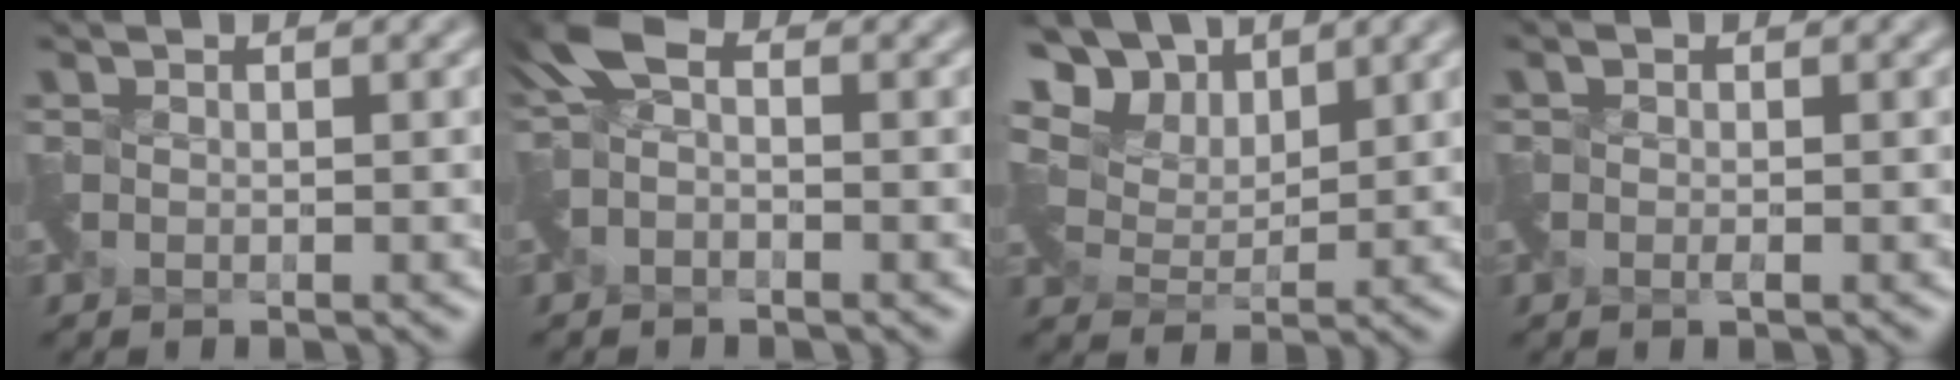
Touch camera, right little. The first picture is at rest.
{"total": 2.3, "force": [-0.7, 1.4, 1.7], "torque": [-0.037, 0.001, -0.024]}
{"total": 9.8, "force": [7.1, 5.1, 4.5], "torque": [-0.112, 0.011, 0.121]}
{"total": 0.5, "force": [-0.4, 0.1, 0.4], "torque": [-0.011, -0.005, -0.008]}